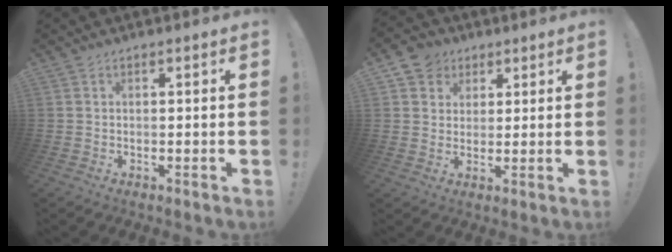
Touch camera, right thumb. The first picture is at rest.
{"total": 6.6, "force": [3.0, 5.7, 1.4], "torque": [-0.025, -0.014, 0.061]}